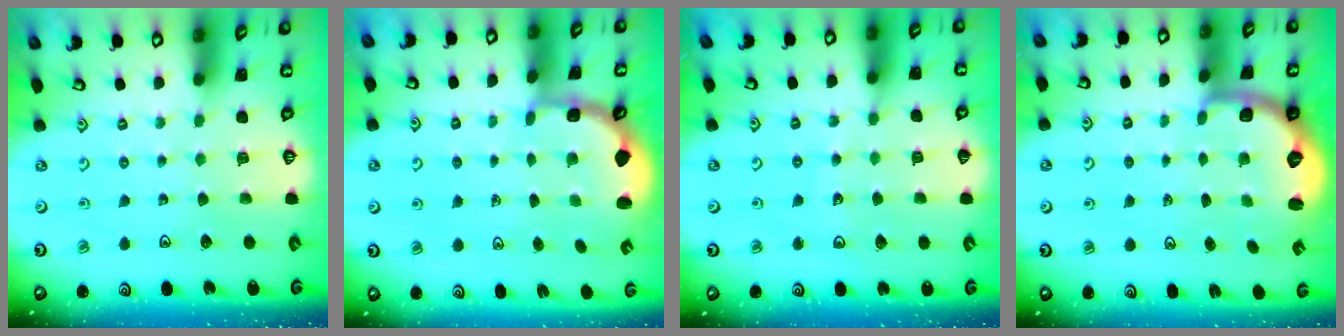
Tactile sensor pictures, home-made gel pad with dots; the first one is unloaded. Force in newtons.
{"total": 2.8, "press": 2.2, "slide": 1.7}
{"total": 7.8, "press": 7.5, "slide": 1.9}
{"total": 3.3, "press": 2.5, "slide": 2.1}